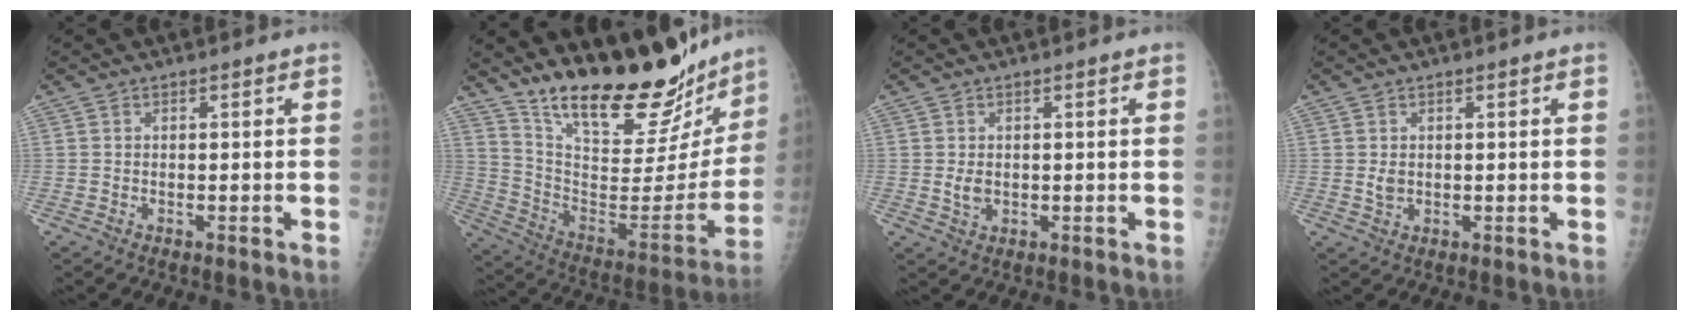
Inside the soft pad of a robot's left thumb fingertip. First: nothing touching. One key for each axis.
{"total": 28.8, "fx": 24.0, "fy": 8.4, "fz": 13.6, "tx": -0.182, "ty": -0.134, "tz": 0.362}
{"total": 2.2, "fx": 0.1, "fy": 1.6, "fz": 1.5, "tx": -0.023, "ty": -0.004, "tz": 0.007}
{"total": 1.8, "fx": 0.3, "fy": 1.3, "fz": 1.2, "tx": -0.017, "ty": -0.004, "tz": 0.010}